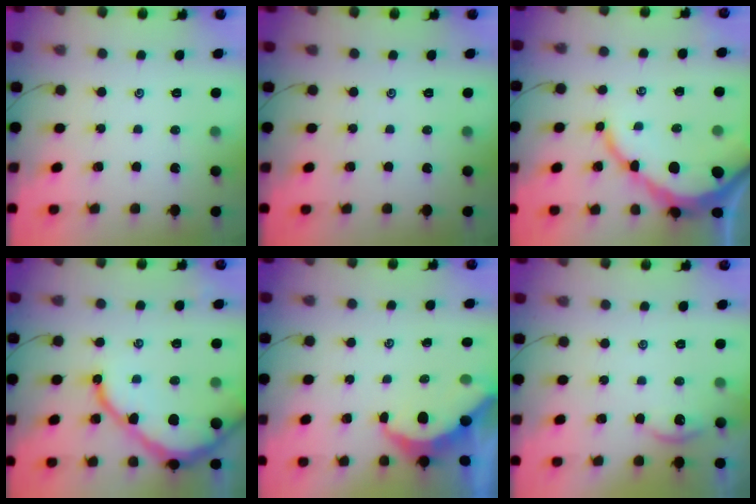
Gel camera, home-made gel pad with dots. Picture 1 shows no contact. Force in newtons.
{"total": 0.0}
{"total": 10.4, "press": 10.3, "slide": 1.2}
{"total": 12.5, "press": 12.5, "slide": 1.0}
{"total": 5.0, "press": 5.0, "slide": 0.5}
{"total": 1.9, "press": 1.9, "slide": 0.2}